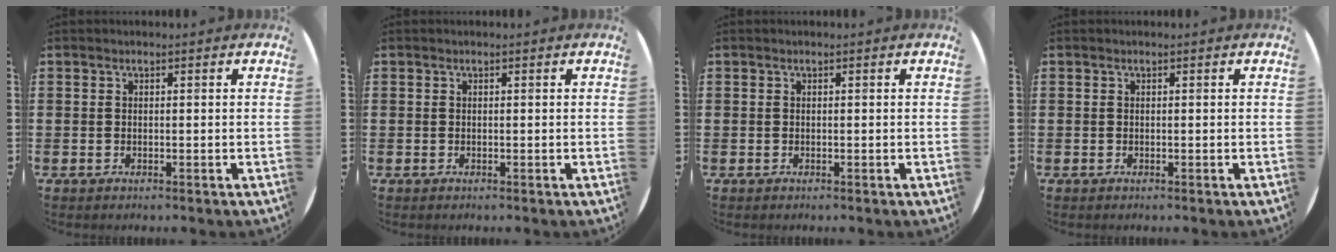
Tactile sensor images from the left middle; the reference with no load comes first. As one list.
[{"total": 0.0}, {"total": 0.0}, {"total": 0.0}]